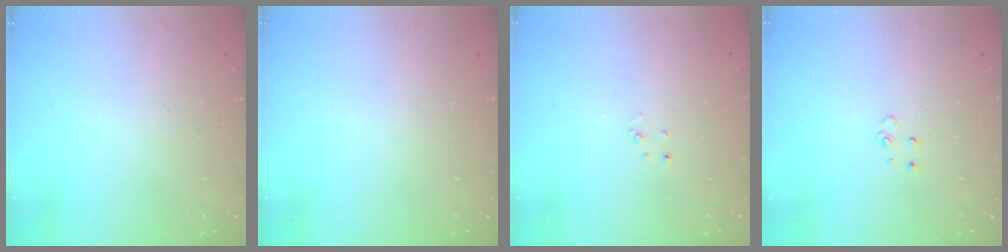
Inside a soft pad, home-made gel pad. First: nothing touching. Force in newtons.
{"total": 0.0}
{"total": 2.0, "press": 2.0, "slide": 0.2}
{"total": 4.0, "press": 3.9, "slide": 0.4}